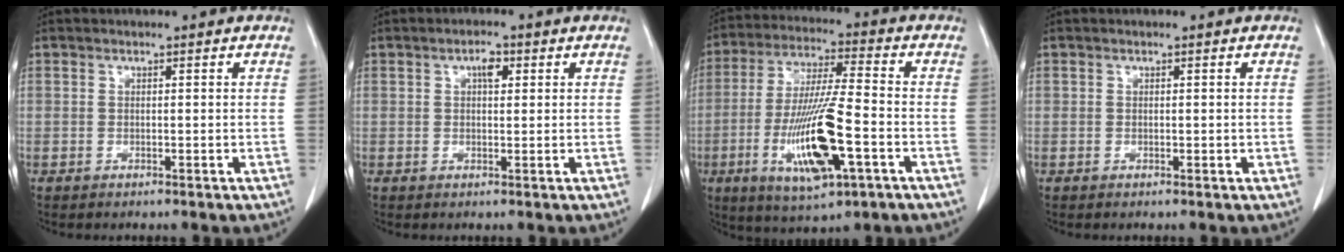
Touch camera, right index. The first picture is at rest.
{"total": 2.4, "force": [0.9, 1.1, 1.9], "torque": [-0.032, 0.004, 0.014]}
{"total": 15.4, "force": [-4.8, 2.2, 14.4], "torque": [-0.287, -0.018, -0.079]}
{"total": 0.7, "force": [0.1, 0.6, 0.4], "torque": [-0.007, 0.000, 0.002]}